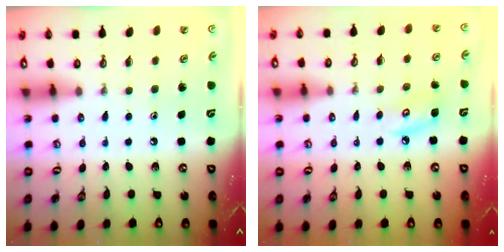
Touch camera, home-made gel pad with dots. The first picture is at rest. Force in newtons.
{"total": 7.2, "press": 7.2, "slide": 0.6}